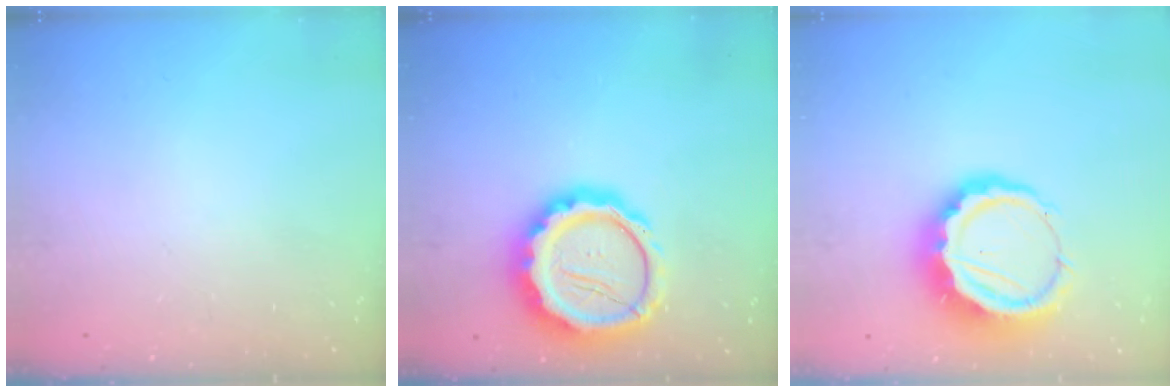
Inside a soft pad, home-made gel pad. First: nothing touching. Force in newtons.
{"total": 16.1, "press": 15.8, "slide": 3.1}
{"total": 11.6, "press": 11.4, "slide": 2.4}